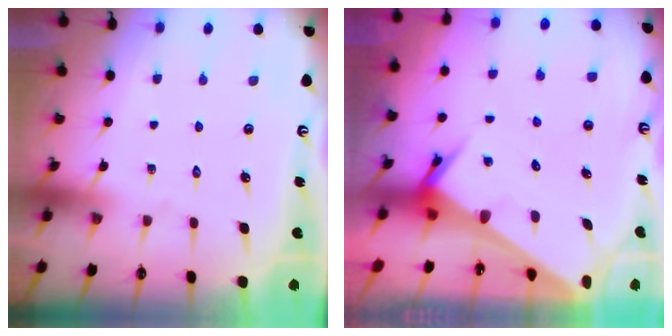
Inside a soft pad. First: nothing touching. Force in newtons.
{"total": 4.2, "press": 4.1, "slide": 0.2}